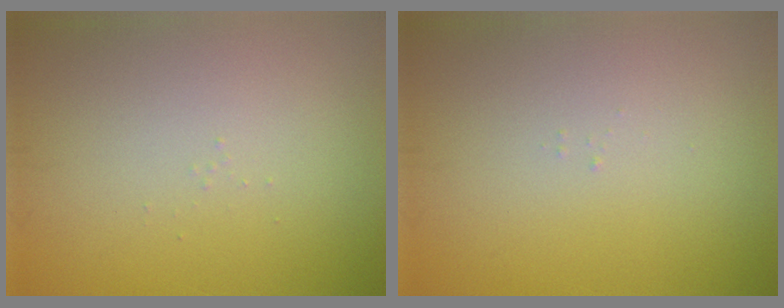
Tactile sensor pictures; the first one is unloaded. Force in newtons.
{"total": 0.0}